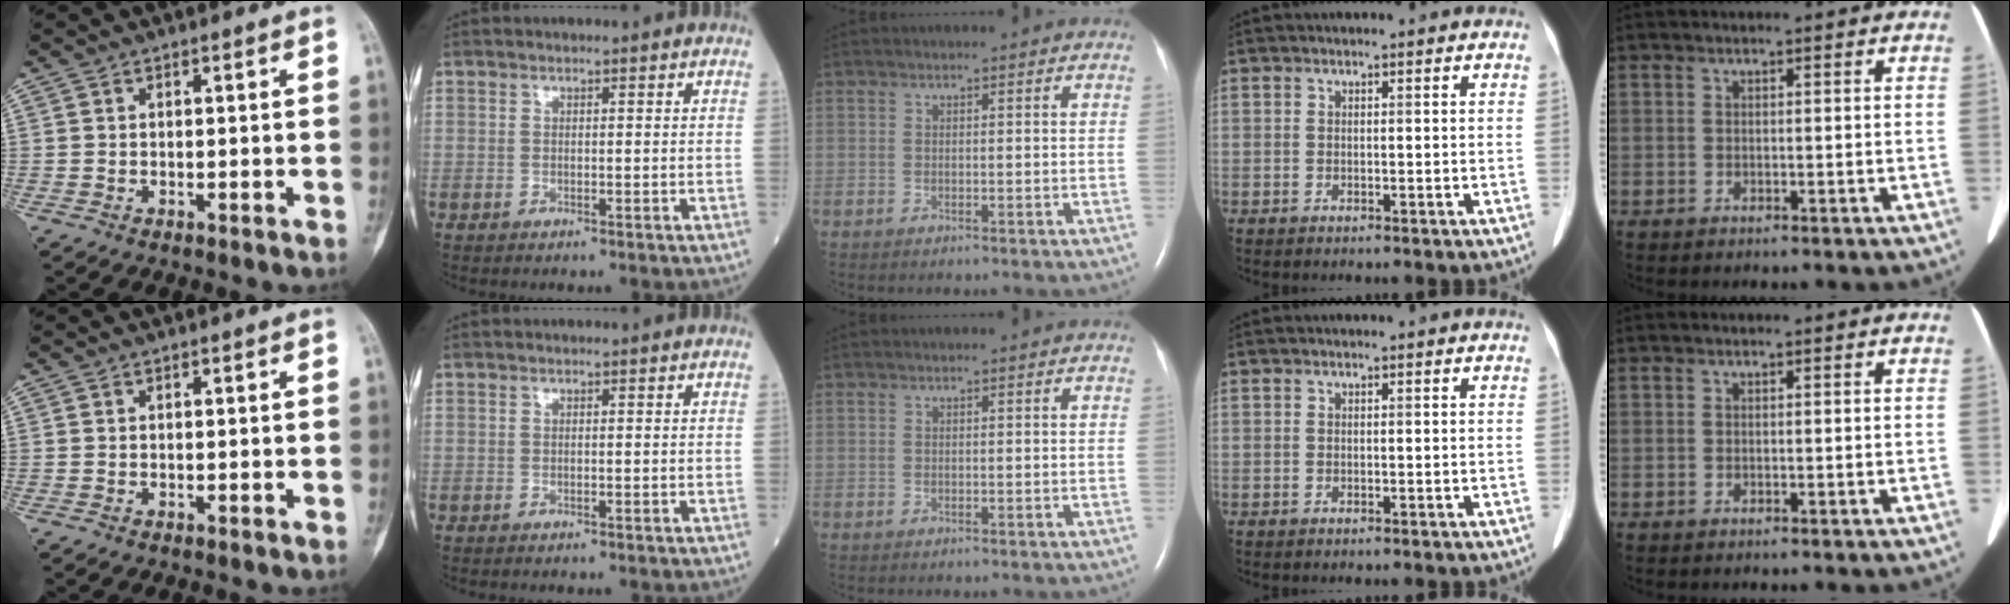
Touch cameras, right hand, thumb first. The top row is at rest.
{}